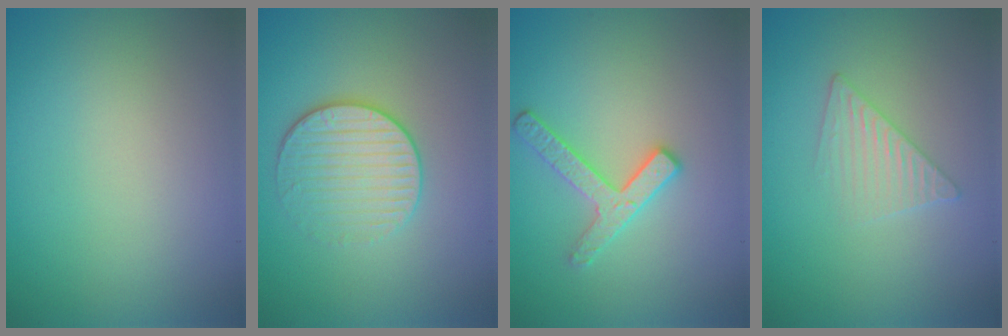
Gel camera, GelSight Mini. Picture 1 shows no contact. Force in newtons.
{"total": 3.4, "press": 3.2, "slide": 1.2}
{"total": 2.6, "press": 2.5, "slide": 0.4}
{"total": 2.4, "press": 2.3, "slide": 0.2}